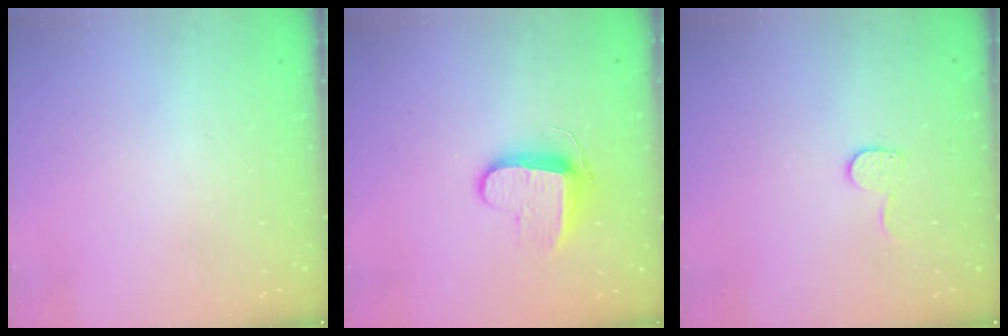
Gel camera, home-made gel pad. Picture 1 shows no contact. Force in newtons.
{"total": 9.7, "press": 9.7, "slide": 0.4}
{"total": 7.1, "press": 7.1, "slide": 0.4}